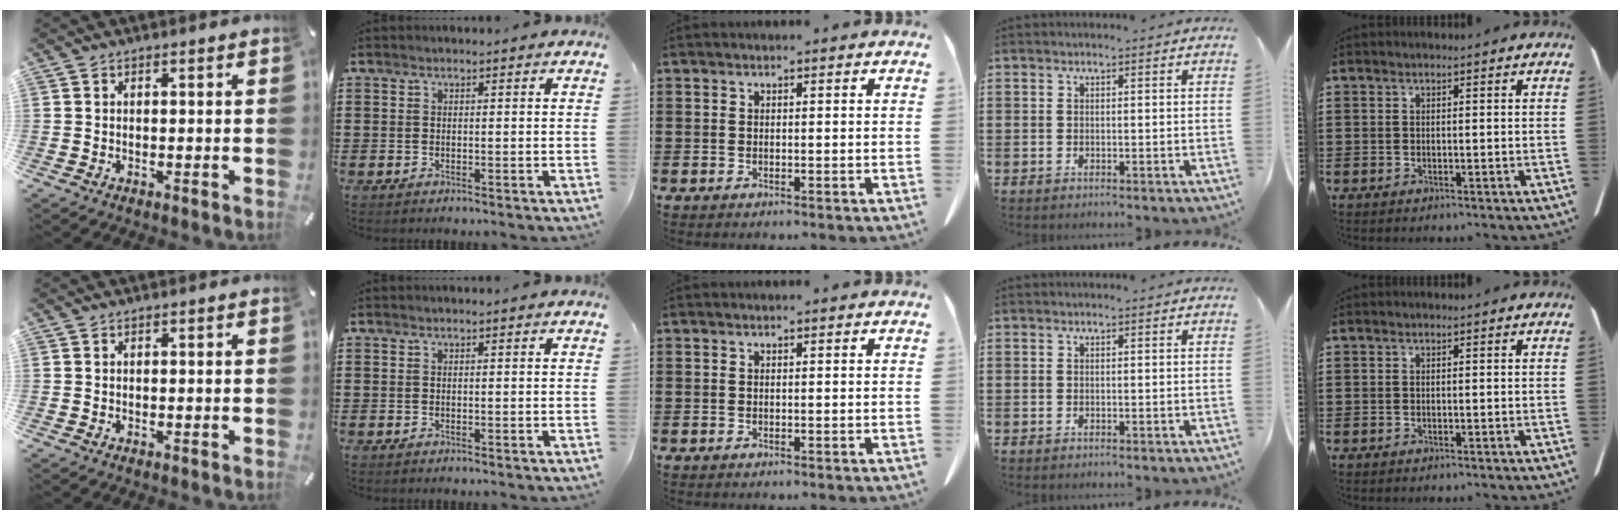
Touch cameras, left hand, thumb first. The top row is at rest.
{}